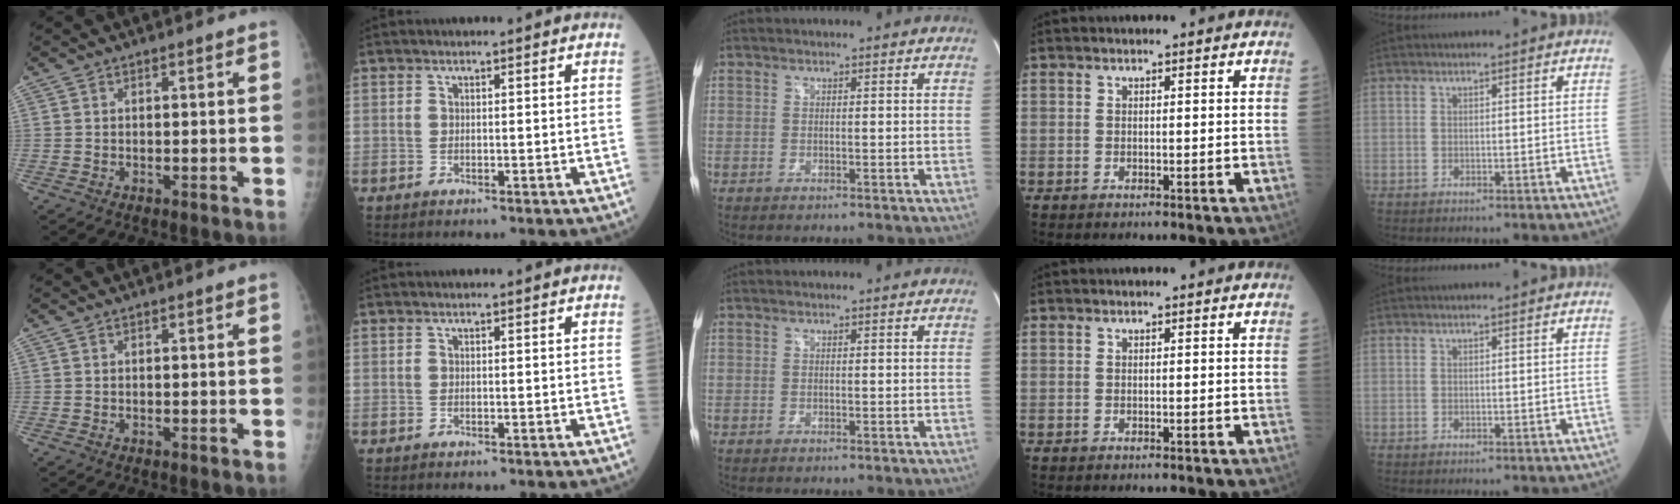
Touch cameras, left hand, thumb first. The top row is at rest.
{}